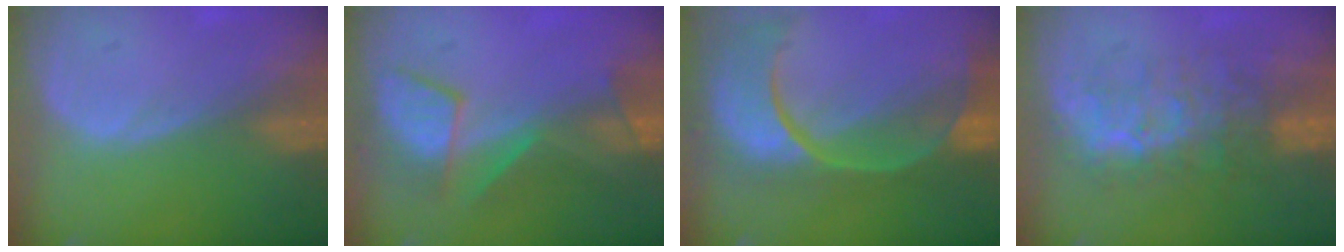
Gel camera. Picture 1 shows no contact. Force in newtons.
{"total": 7.8, "press": 7.5, "slide": 1.8}
{"total": 12.8, "press": 10.4, "slide": 7.5}
{"total": 8.7, "press": 8.1, "slide": 3.1}